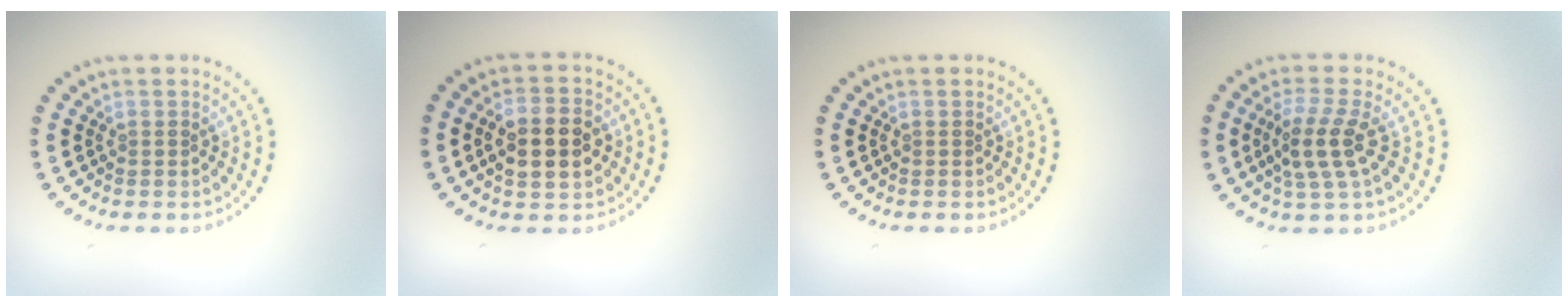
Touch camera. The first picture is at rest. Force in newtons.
{"total": 5.0, "press": 5.0, "slide": 0.3}
{"total": 0.0}
{"total": 3.6, "press": 3.1, "slide": 1.8}